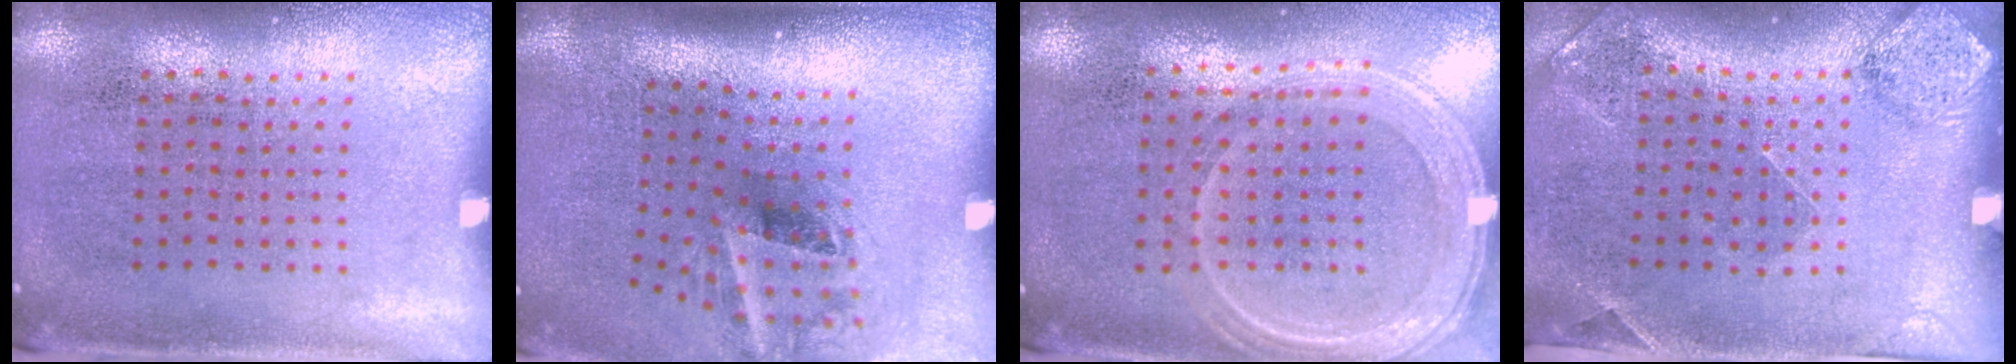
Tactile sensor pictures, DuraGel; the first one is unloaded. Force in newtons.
{"total": 2.0, "press": 1.3, "slide": 1.5}
{"total": 1.3, "press": 1.2, "slide": 0.3}
{"total": 1.7, "press": 1.4, "slide": 1.0}